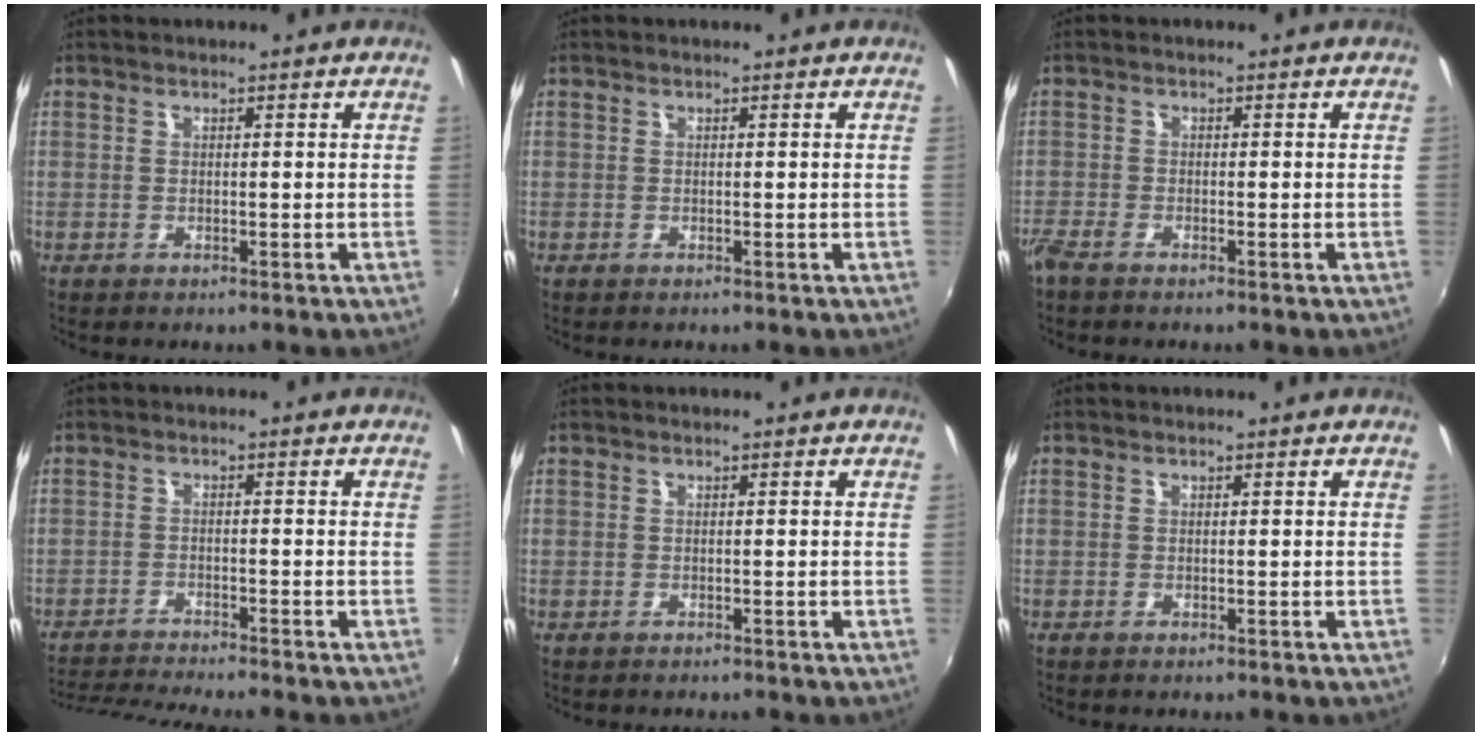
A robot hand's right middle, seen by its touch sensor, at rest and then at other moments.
{"total": 0.0}
{"total": 2.8, "force": [-2.4, 0.6, 1.4], "torque": [-0.039, -0.010, -0.050]}
{"total": 7.2, "force": [-6.8, -1.3, 2.0], "torque": [-0.059, -0.016, -0.120]}
{"total": 0.0}
{"total": 0.0}